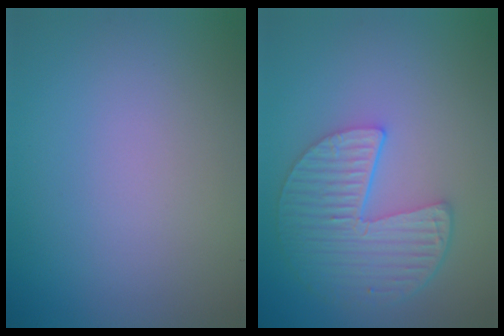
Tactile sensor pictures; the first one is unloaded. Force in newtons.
{"total": 6.0, "press": 4.6, "slide": 3.8}